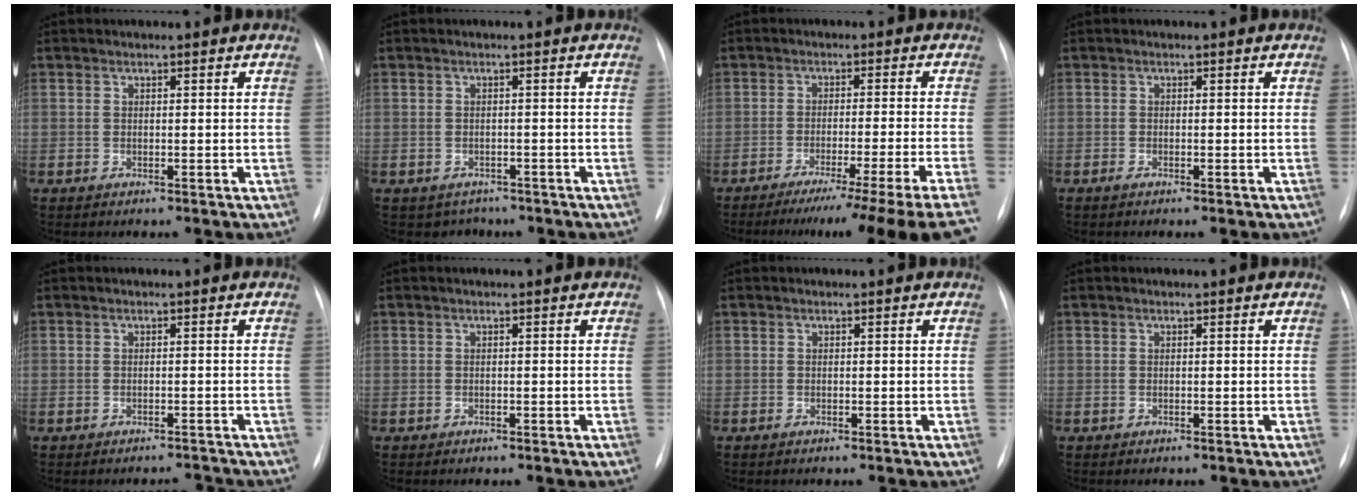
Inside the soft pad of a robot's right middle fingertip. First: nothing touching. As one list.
[{"total": 2.7, "force": [-2.0, 1.8, 0.0], "torque": [0.000, 0.008, -0.024]}, {"total": 16.6, "force": [-13.5, -3.8, 8.9], "torque": [-0.070, -0.044, -0.186]}, {"total": 0.6, "force": [-0.4, 0.1, 0.4], "torque": [-0.009, 0.000, -0.009]}, {"total": 1.1, "force": [-1.1, 0.1, -0.2], "torque": [0.004, -0.002, -0.009]}, {"total": 0.0}, {"total": 0.0}, {"total": 0.0}]